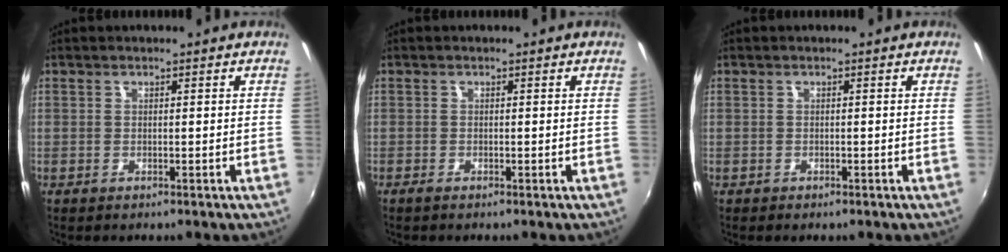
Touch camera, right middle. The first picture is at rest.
{"total": 0.9, "force": [-0.7, 0.1, 0.5], "torque": [-0.010, -0.005, -0.015]}
{"total": 0.5, "force": [-0.4, 0.4, 0.1], "torque": [-0.004, -0.002, -0.007]}